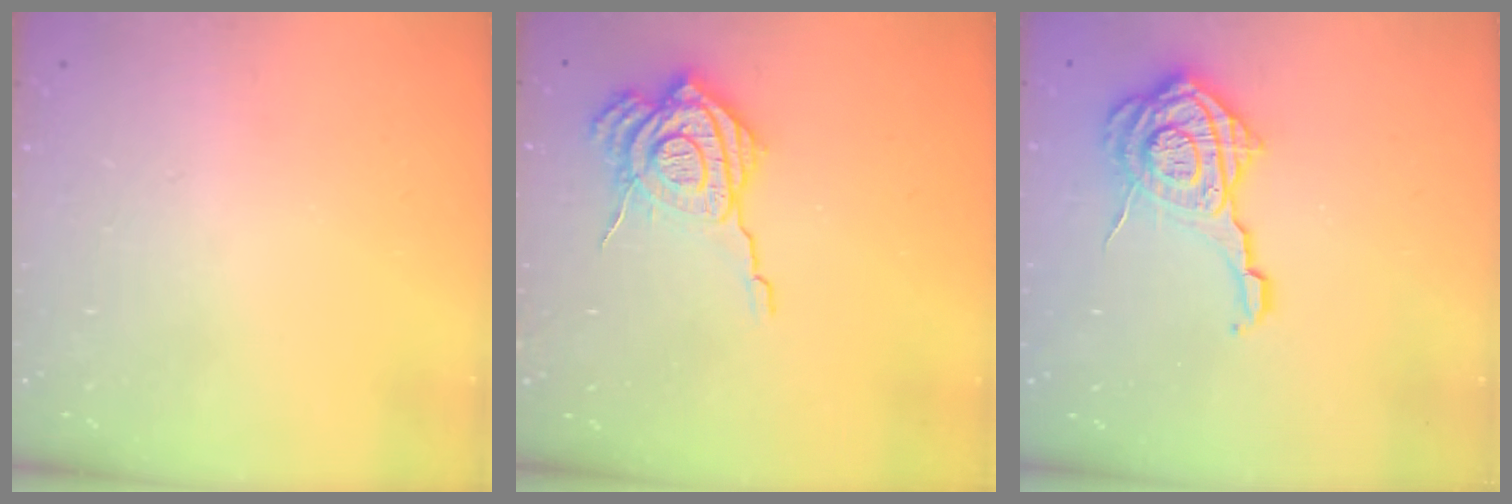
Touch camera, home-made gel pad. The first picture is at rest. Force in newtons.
{"total": 15.0, "press": 14.8, "slide": 1.8}
{"total": 14.0, "press": 14.0, "slide": 1.0}